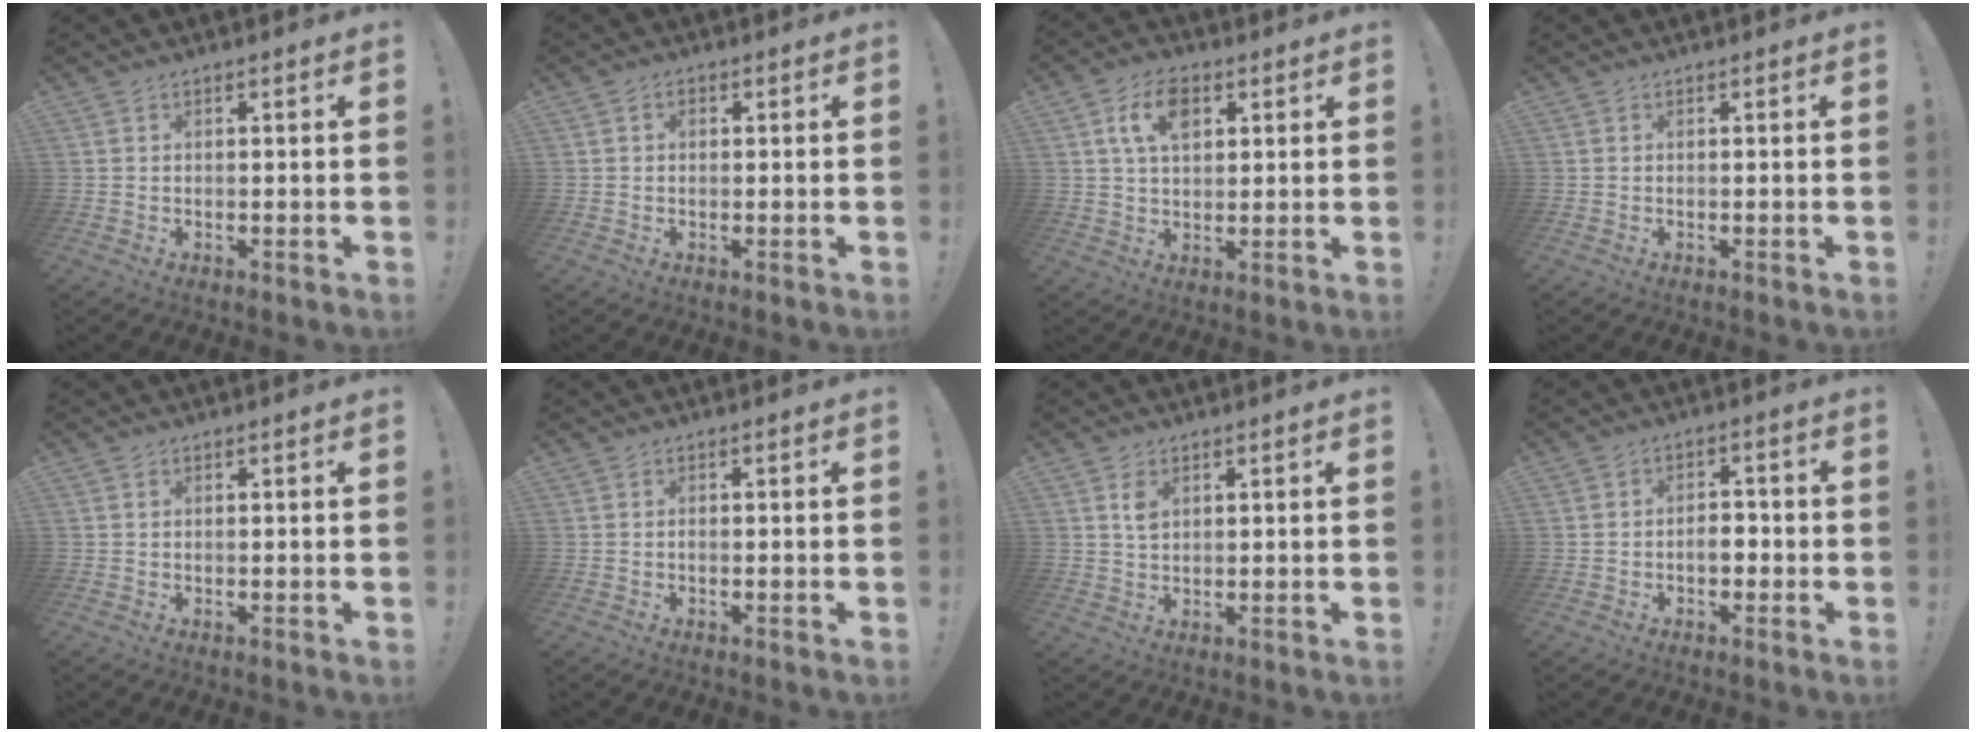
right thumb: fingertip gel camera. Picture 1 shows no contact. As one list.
[{"total": 1.2, "force": [0.0, 1.0, 0.7], "torque": [-0.013, 0.006, 0.000]}, {"total": 9.4, "force": [3.6, 5.8, 6.5], "torque": [-0.109, 0.007, 0.067]}, {"total": 0.0}, {"total": 0.0}, {"total": 0.5, "force": [-0.3, 0.2, 0.4], "torque": [-0.017, 0.004, -0.004]}, {"total": 3.3, "force": [1.3, 2.0, 2.3], "torque": [-0.033, -0.004, 0.020]}, {"total": 4.9, "force": [-1.6, 3.4, 3.1], "torque": [-0.037, 0.011, -0.029]}]